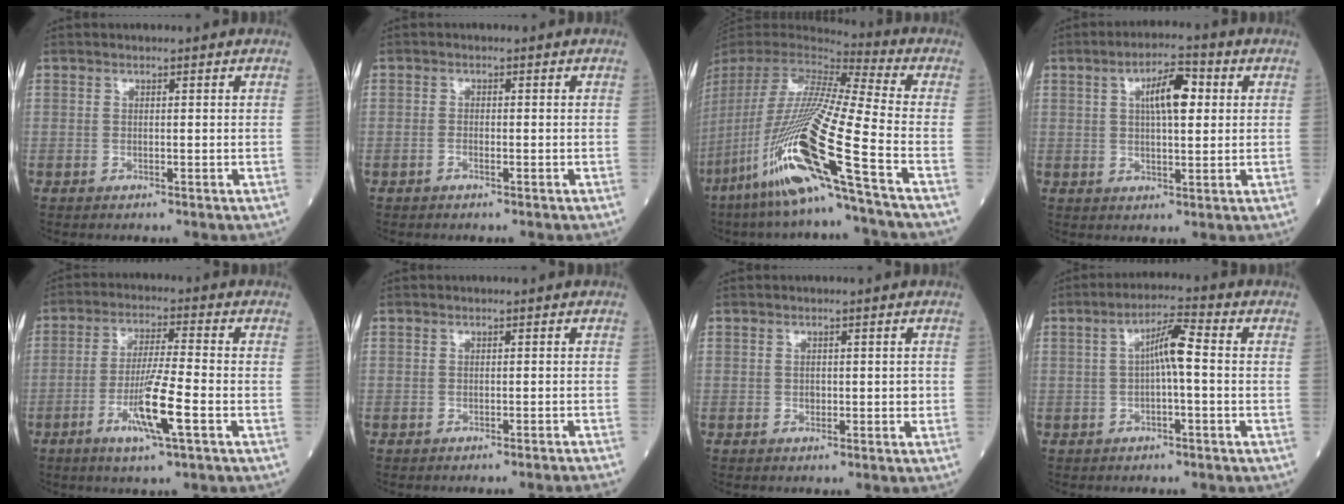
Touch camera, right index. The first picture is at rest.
{"total": 0.9, "force": [-0.5, 0.3, 0.7], "torque": [-0.013, 0.001, -0.010]}
{"total": 23.9, "force": [-11.5, -1.1, 20.9], "torque": [-0.436, -0.057, -0.227]}
{"total": 7.1, "force": [1.9, 2.0, 6.5], "torque": [-0.109, 0.014, 0.031]}
{"total": 9.0, "force": [-3.6, -0.2, 8.2], "torque": [-0.157, -0.012, -0.068]}
{"total": 4.5, "force": [-4.1, -1.0, 1.3], "torque": [-0.010, -0.008, -0.047]}
{"total": 1.3, "force": [-0.2, 0.9, 0.9], "torque": [-0.013, 0.003, -0.002]}
{"total": 4.8, "force": [-0.2, 0.4, 4.8], "torque": [-0.079, 0.016, -0.004]}